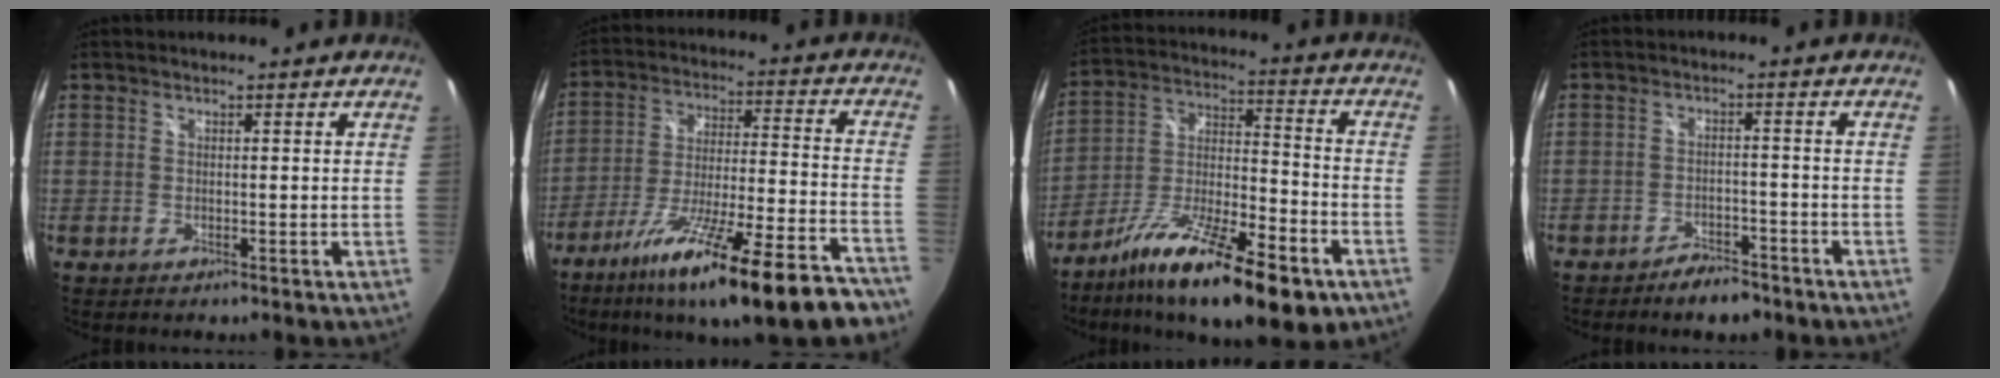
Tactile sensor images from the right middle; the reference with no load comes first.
{"total": 24.9, "force": [-18.8, 3.8, 16.0], "torque": [-0.269, -0.056, -0.279]}
{"total": 21.4, "force": [-13.0, 5.9, 16.0], "torque": [-0.279, -0.025, -0.215]}
{"total": 4.9, "force": [-4.2, 1.8, 1.8], "torque": [-0.047, 0.004, -0.061]}